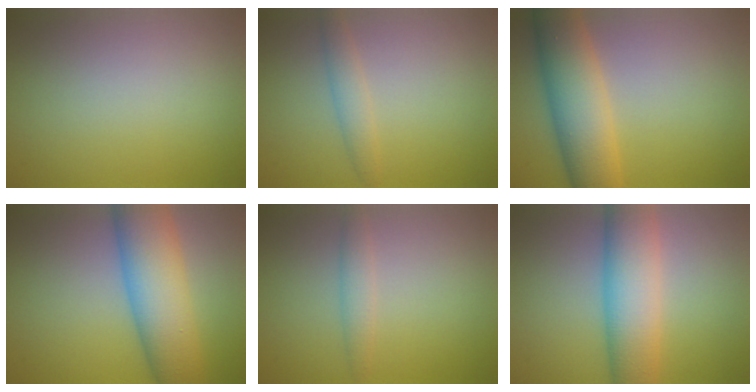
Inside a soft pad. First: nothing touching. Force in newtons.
{"total": 1.9, "press": 1.9, "slide": 0.1}
{"total": 8.2, "press": 8.2, "slide": 0.3}
{"total": 9.9, "press": 9.8, "slide": 0.4}
{"total": 1.7, "press": 1.7, "slide": 0.1}
{"total": 7.6, "press": 7.6, "slide": 0.2}